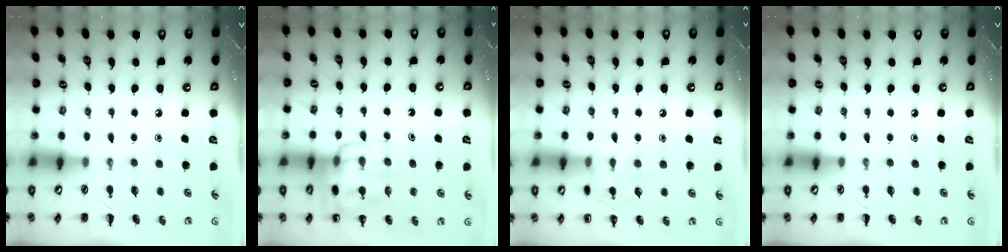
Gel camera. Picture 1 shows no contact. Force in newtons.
{"total": 13.2, "press": 13.1, "slide": 2.1}
{"total": 8.1, "press": 8.0, "slide": 1.3}
{"total": 0.0}